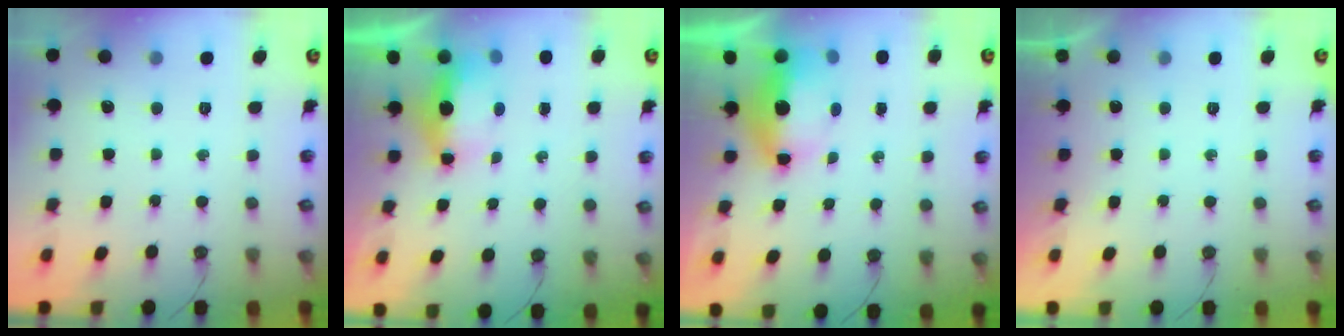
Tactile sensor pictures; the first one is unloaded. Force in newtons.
{"total": 6.5, "press": 6.4, "slide": 1.1}
{"total": 7.8, "press": 7.7, "slide": 0.8}
{"total": 0.0}